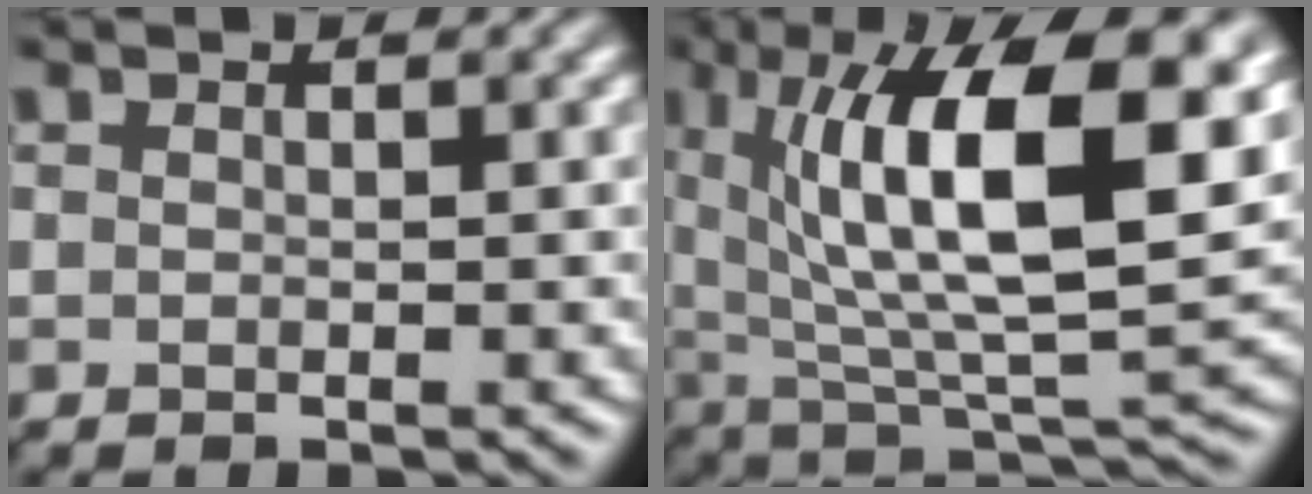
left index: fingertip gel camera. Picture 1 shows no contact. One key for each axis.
{"total": 14.0, "fx": 4.2, "fy": 4.9, "fz": 12.4, "tx": -0.193, "ty": 0.001, "tz": 0.069}